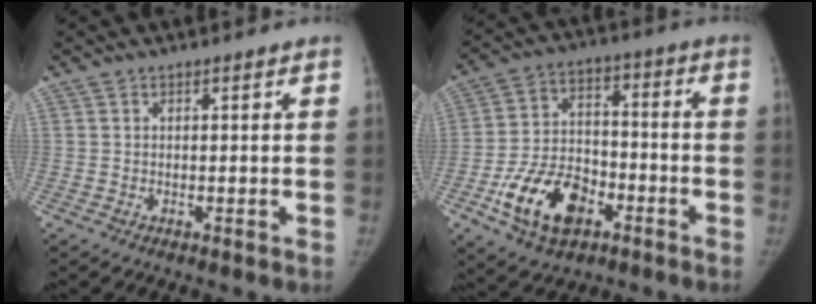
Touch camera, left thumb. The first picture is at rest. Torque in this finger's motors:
{"motor_torque": [-0.21, 0.41, 1.27, 0.80, 0.10]}